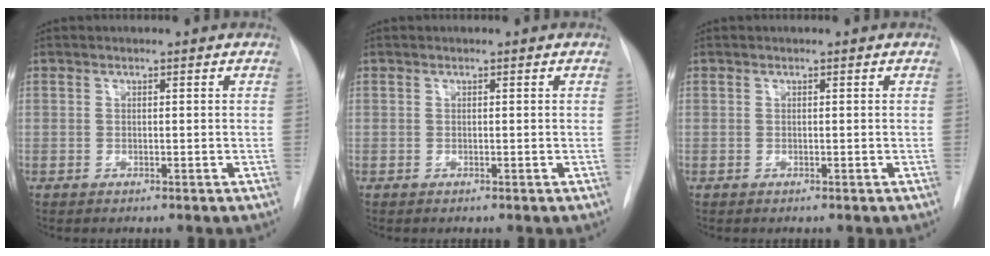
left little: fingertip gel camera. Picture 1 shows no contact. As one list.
[{"total": 0.0}, {"total": 0.0}]